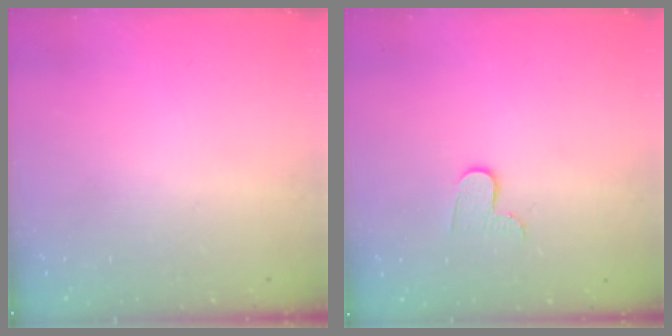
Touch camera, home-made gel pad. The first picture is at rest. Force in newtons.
{"total": 4.6, "press": 4.6, "slide": 0.5}